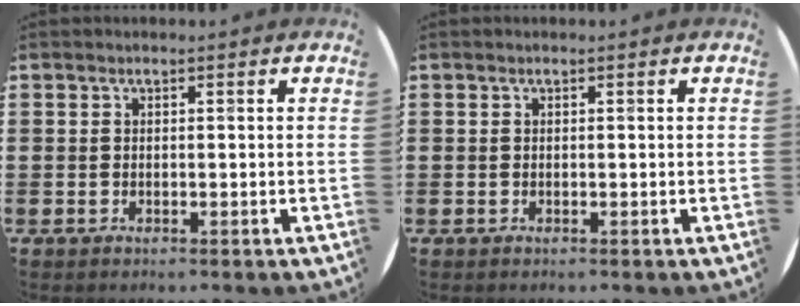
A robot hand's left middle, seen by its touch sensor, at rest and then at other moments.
{"total": 0.0}